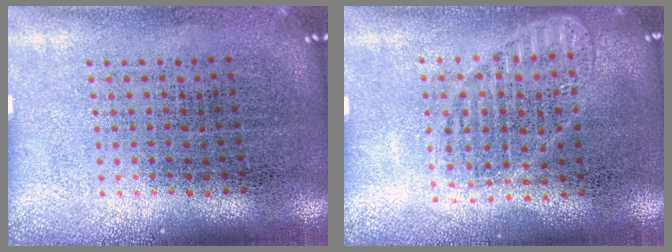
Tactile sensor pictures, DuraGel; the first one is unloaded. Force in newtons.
{"total": 1.3, "press": 1.2, "slide": 0.3}